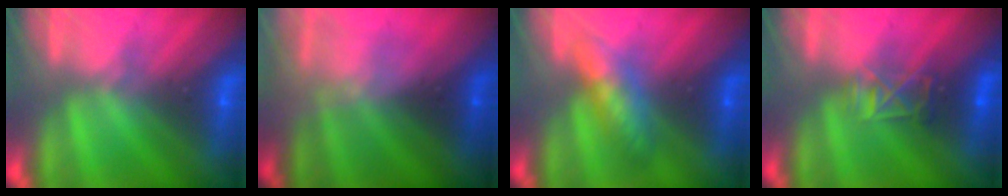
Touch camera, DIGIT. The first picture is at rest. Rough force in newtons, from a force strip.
{"total": 2.3}
{"total": 3.7}
{"total": 2.9}